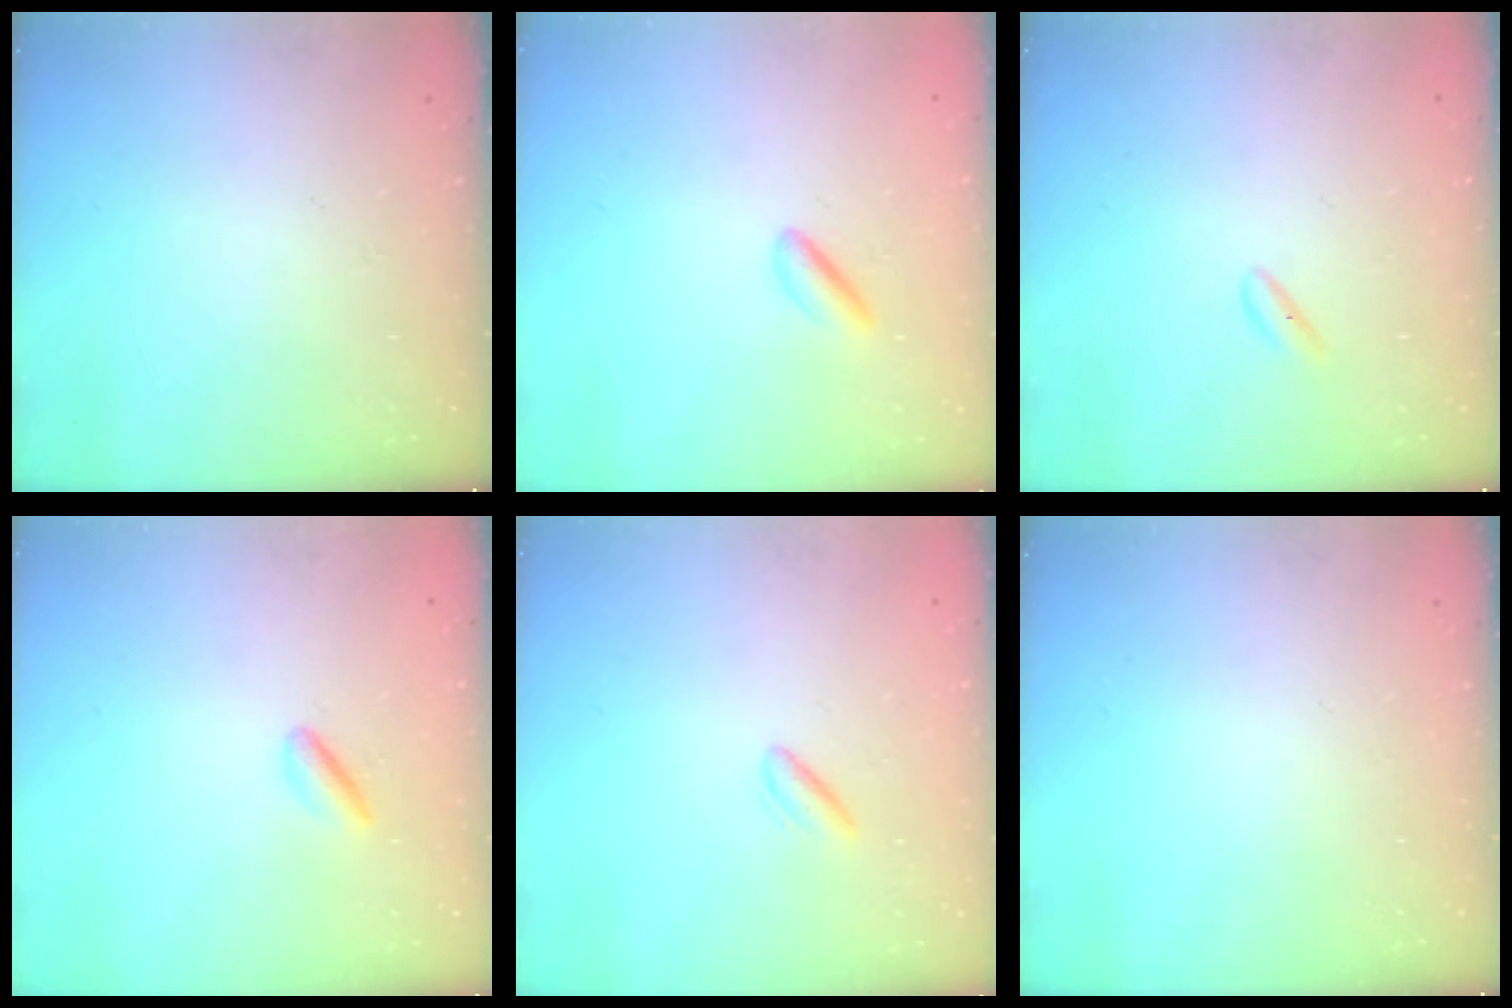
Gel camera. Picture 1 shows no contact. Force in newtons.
{"total": 2.6, "press": 2.5, "slide": 1.0}
{"total": 2.0, "press": 1.8, "slide": 0.7}
{"total": 2.8, "press": 2.6, "slide": 1.0}
{"total": 2.3, "press": 2.0, "slide": 1.3}
{"total": 0.0}